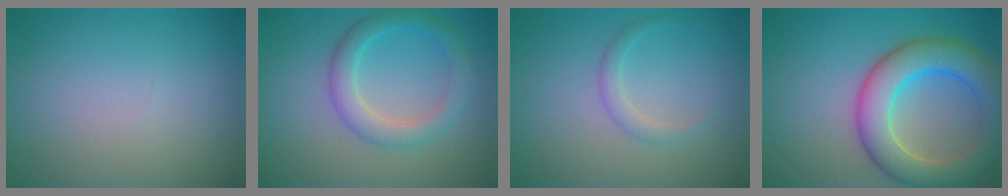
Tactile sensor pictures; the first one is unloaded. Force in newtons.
{"total": 3.4, "press": 3.4, "slide": 0.1}
{"total": 1.4, "press": 1.4, "slide": 0.1}
{"total": 7.9, "press": 7.9, "slide": 0.4}